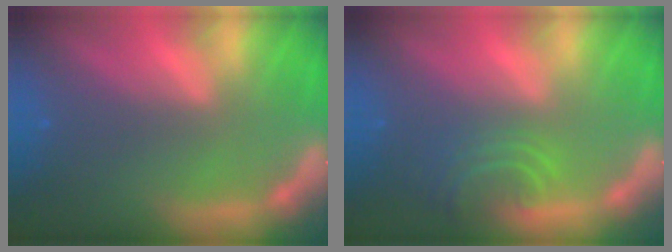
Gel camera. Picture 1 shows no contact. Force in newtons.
{"total": 4.0}